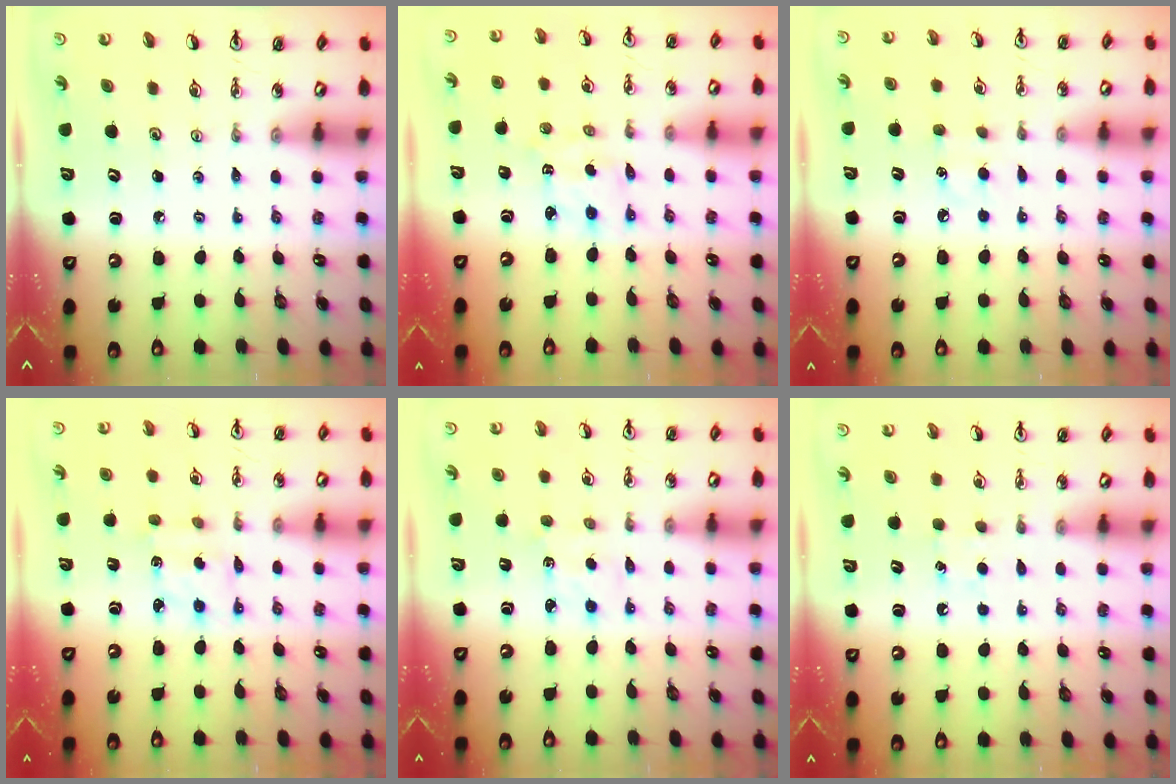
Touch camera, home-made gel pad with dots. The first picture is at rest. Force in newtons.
{"total": 1.9, "press": 1.8, "slide": 0.6}
{"total": 6.3, "press": 6.3, "slide": 0.7}
{"total": 2.6, "press": 2.6, "slide": 0.6}
{"total": 1.5, "press": 1.4, "slide": 0.4}
{"total": 5.1, "press": 5.1, "slide": 0.6}